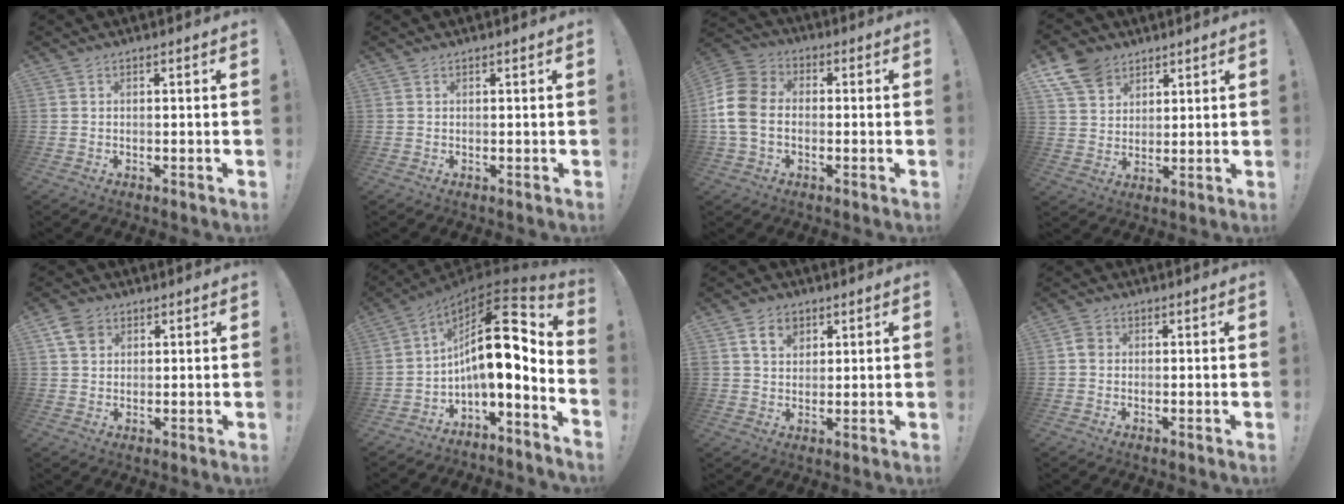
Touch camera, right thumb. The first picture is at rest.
{"total": 0.0}
{"total": 12.6, "force": [-1.6, 9.6, 8.1], "torque": [-0.169, 0.018, -0.028]}
{"total": 10.3, "force": [6.8, 7.0, 3.4], "torque": [-0.069, -0.033, 0.137]}
{"total": 5.8, "force": [2.8, 4.2, 2.8], "torque": [-0.054, 0.000, 0.056]}
{"total": 16.5, "force": [3.1, 5.3, 15.3], "torque": [-0.262, -0.032, 0.046]}
{"total": 6.5, "force": [3.2, 4.7, 3.1], "torque": [-0.047, -0.001, 0.058]}
{"total": 2.7, "force": [-0.2, 2.3, 1.4], "torque": [-0.021, 0.007, -0.002]}